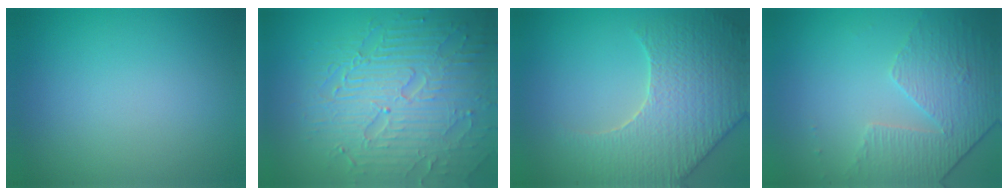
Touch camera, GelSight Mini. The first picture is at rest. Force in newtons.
{"total": 8.7, "press": 6.2, "slide": 6.1}
{"total": 6.5, "press": 5.6, "slide": 3.3}
{"total": 4.7, "press": 3.4, "slide": 3.2}